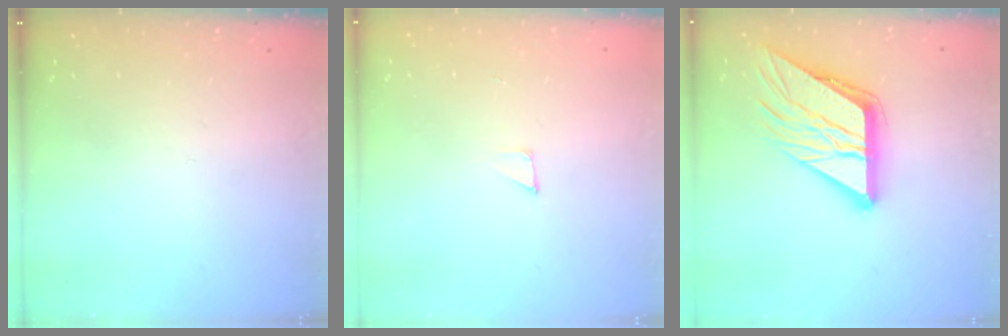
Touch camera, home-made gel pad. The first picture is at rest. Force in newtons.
{"total": 3.2, "press": 3.2, "slide": 0.3}
{"total": 18.8, "press": 18.6, "slide": 2.2}